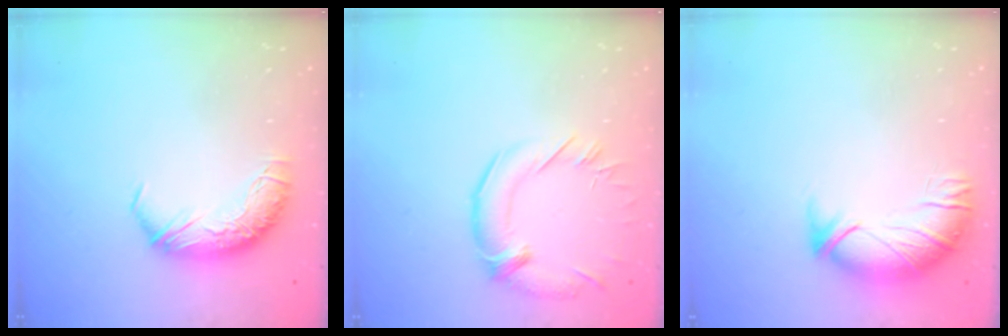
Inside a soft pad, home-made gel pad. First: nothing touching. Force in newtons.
{"total": 2.4, "press": 1.4, "slide": 1.9}
{"total": 3.2, "press": 2.1, "slide": 2.5}